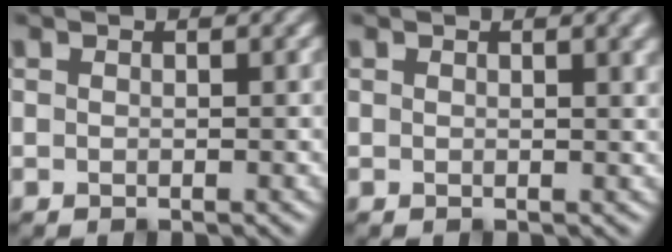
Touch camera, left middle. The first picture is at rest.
{"total": 3.7, "force": [2.0, 1.2, 2.8], "torque": [-0.030, 0.012, 0.027]}